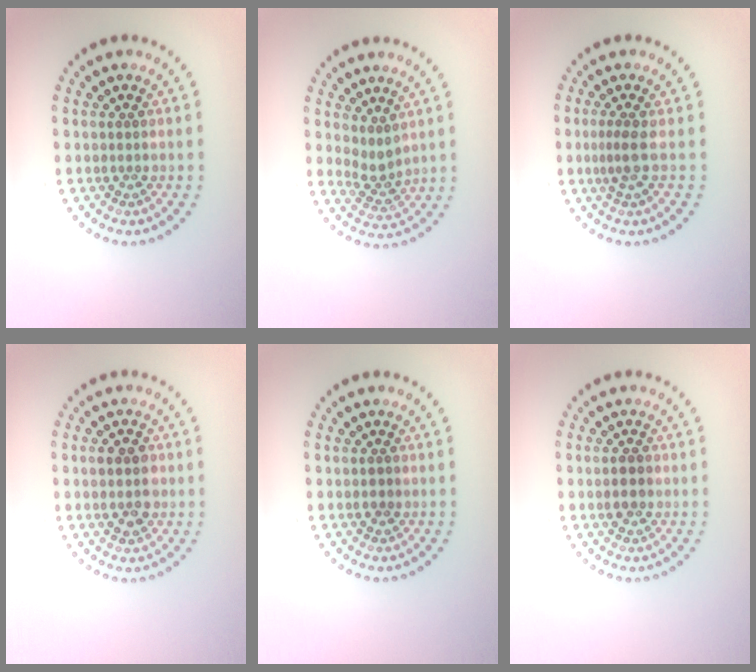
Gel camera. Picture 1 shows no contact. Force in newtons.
{"total": 2.2, "press": 1.6, "slide": 1.5}
{"total": 1.7, "press": 1.2, "slide": 1.2}
{"total": 2.9, "press": 2.9, "slide": 0.1}
{"total": 0.8, "press": 0.7, "slide": 0.3}
{"total": 2.0, "press": 2.0, "slide": 0.2}